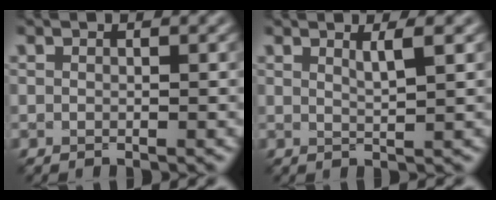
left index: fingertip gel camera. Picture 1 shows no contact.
{"total": 1.9, "force": [1.0, 0.4, 1.6], "torque": [-0.017, 0.001, 0.011]}